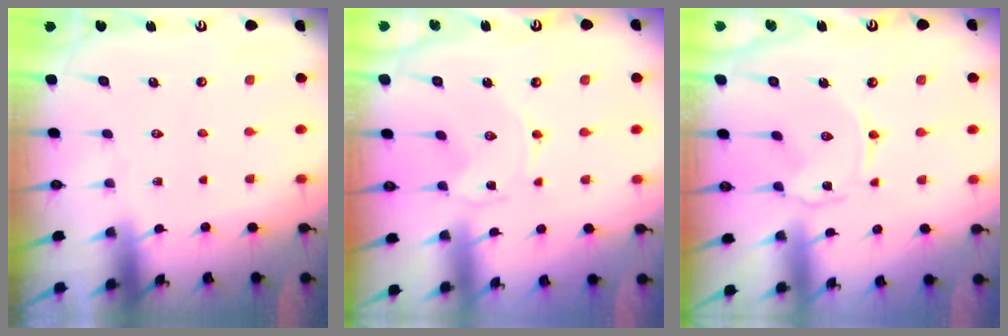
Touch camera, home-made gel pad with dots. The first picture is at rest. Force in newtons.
{"total": 0.0}
{"total": 1.1, "press": 1.0, "slide": 0.3}